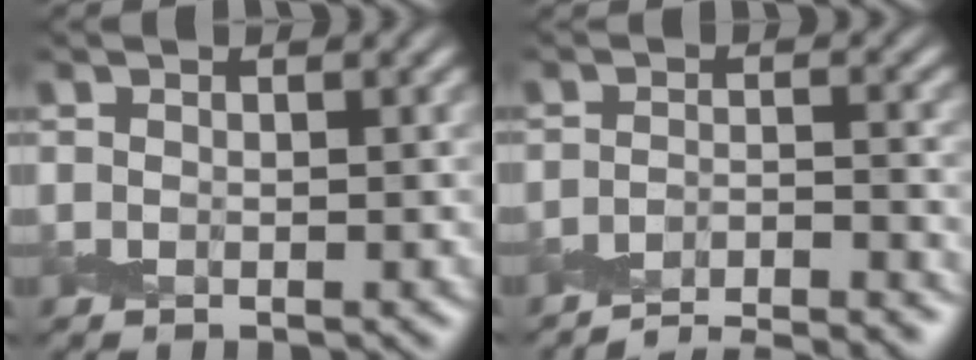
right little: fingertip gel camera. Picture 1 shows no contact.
{"total": 8.8, "force": [-8.7, 0.8, 1.4], "torque": [-0.012, -0.011, -0.131]}